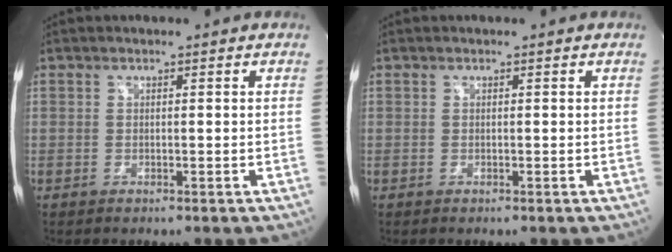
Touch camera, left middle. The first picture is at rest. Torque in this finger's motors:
{"motor_torque": [0.04, -0.03, -0.04, 0.00]}